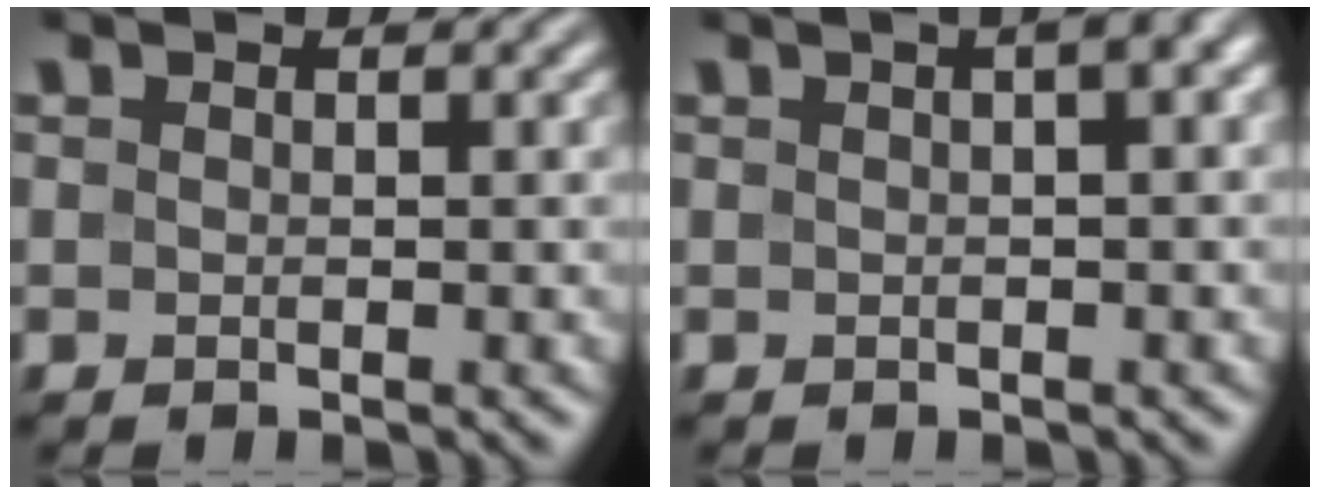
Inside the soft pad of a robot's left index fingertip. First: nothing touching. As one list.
[{"total": 3.1, "force": [1.0, 0.8, 2.8], "torque": [-0.032, 0.016, 0.009]}]